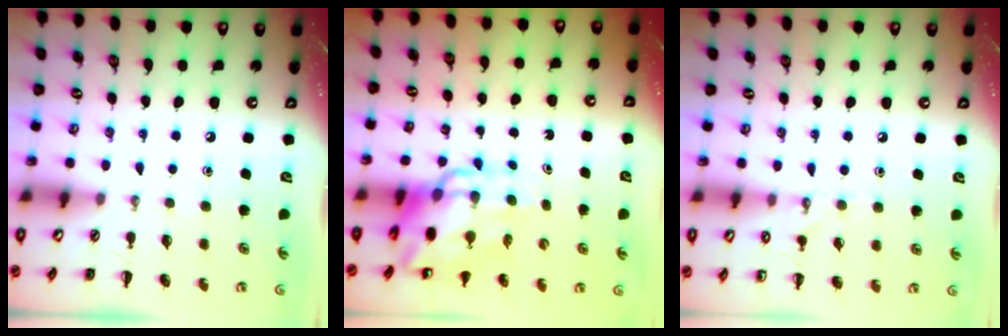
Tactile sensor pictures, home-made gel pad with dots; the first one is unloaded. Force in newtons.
{"total": 12.5, "press": 12.0, "slide": 3.5}
{"total": 7.2, "press": 6.8, "slide": 2.1}